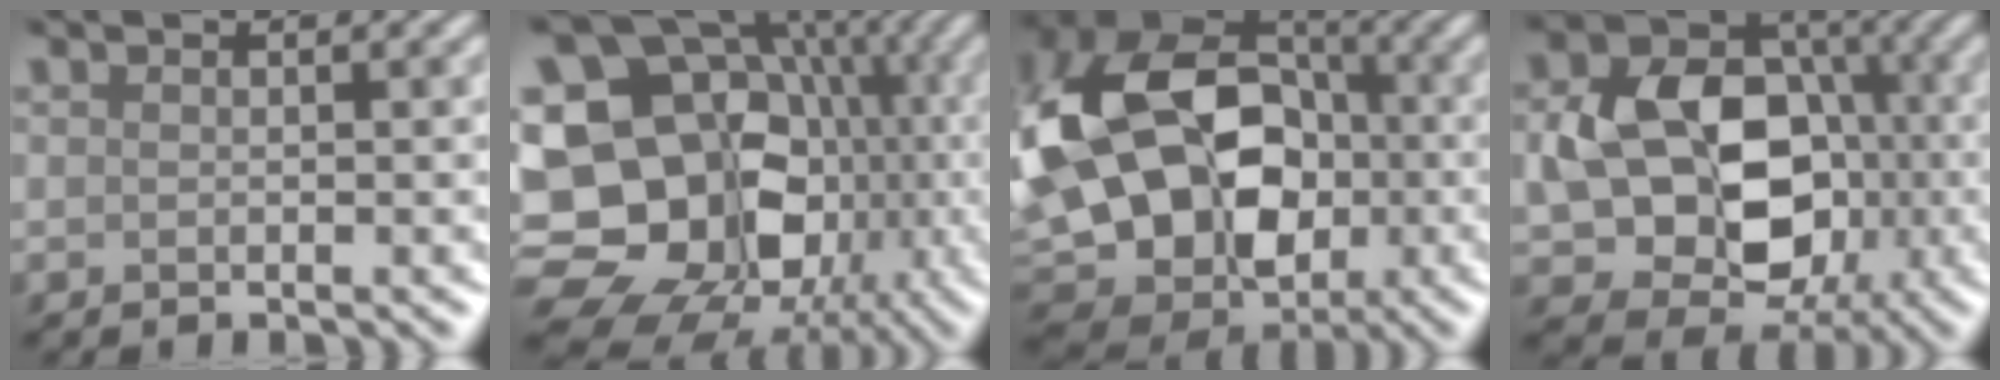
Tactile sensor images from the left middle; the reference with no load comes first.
{"total": 21.2, "force": [-3.0, 18.4, 10.2], "torque": [-0.169, 0.025, -0.076]}
{"total": 20.0, "force": [-1.1, 15.4, 12.6], "torque": [-0.243, 0.005, -0.030]}
{"total": 11.2, "force": [-1.4, 8.4, 7.3], "torque": [-0.122, 0.006, -0.024]}